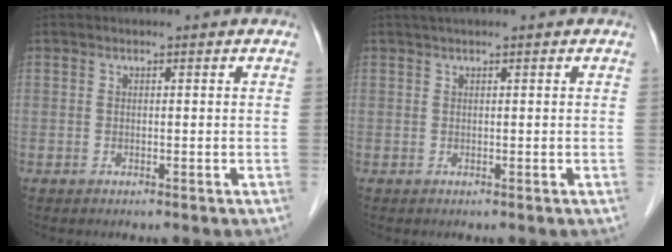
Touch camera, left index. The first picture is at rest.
{"total": 2.5, "force": [2.0, -0.1, 1.5], "torque": [-0.020, 0.029, 0.035]}